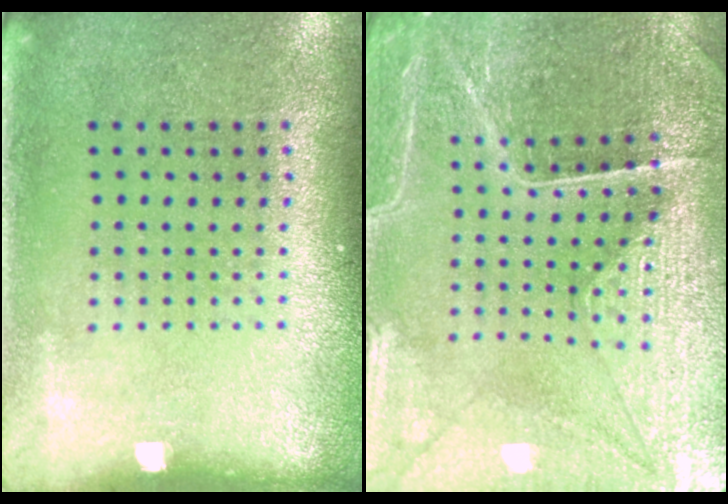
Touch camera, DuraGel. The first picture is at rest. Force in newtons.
{"total": 3.5, "press": 3.5, "slide": 0.4}